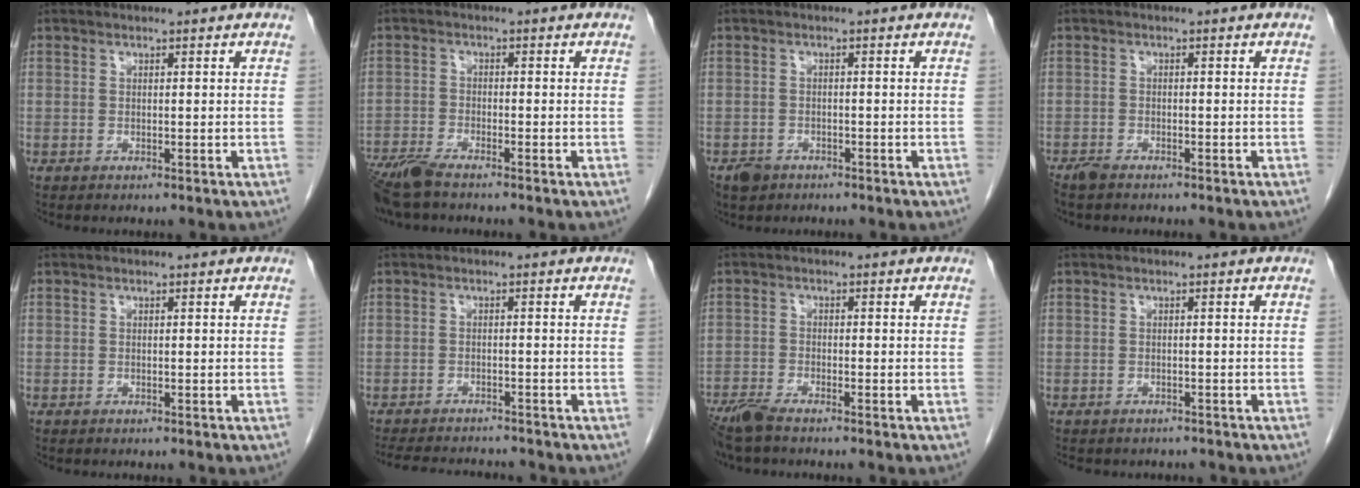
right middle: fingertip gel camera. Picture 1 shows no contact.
{"total": 5.9, "force": [-4.9, 0.8, 3.1], "torque": [-0.060, -0.017, -0.095]}
{"total": 2.6, "force": [-1.8, 1.9, 0.5], "torque": [-0.014, 0.004, -0.026]}
{"total": 2.8, "force": [-2.4, 0.8, 1.3], "torque": [-0.026, -0.006, -0.035]}
{"total": 0.0}
{"total": 10.3, "force": [-9.6, 1.9, 3.2], "torque": [-0.059, -0.002, -0.135]}
{"total": 4.4, "force": [-3.7, 0.5, 2.3], "torque": [-0.048, -0.013, -0.072]}
{"total": 5.9, "force": [-5.2, 2.6, 1.4], "torque": [-0.019, 0.001, -0.062]}